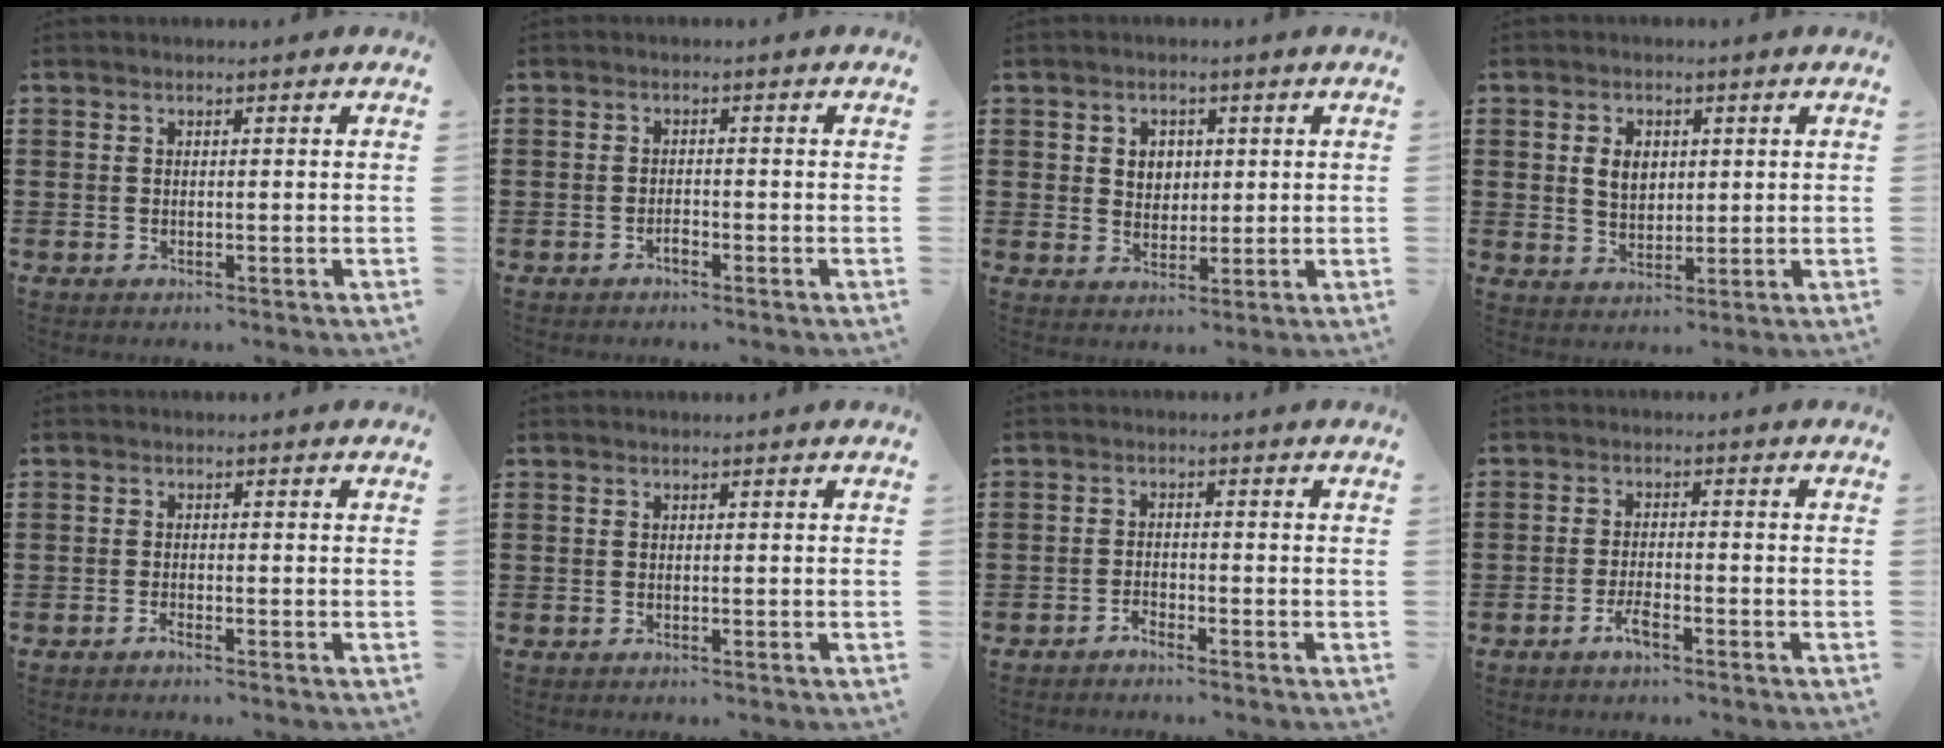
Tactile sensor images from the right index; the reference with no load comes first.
{"total": 1.1, "force": [-0.9, 0.4, 0.4], "torque": [-0.012, -0.001, -0.018]}
{"total": 3.2, "force": [0.9, 2.8, 1.3], "torque": [-0.037, 0.010, 0.013]}
{"total": 4.1, "force": [0.8, 2.9, 2.7], "torque": [-0.054, 0.008, 0.011]}
{"total": 0.9, "force": [-0.8, 0.0, 0.4], "torque": [-0.009, -0.004, -0.015]}
{"total": 0.0}
{"total": 1.6, "force": [-1.6, 0.1, 0.2], "torque": [-0.010, 0.003, -0.032]}
{"total": 3.1, "force": [-2.0, 0.9, 2.2], "torque": [-0.052, -0.001, -0.041]}